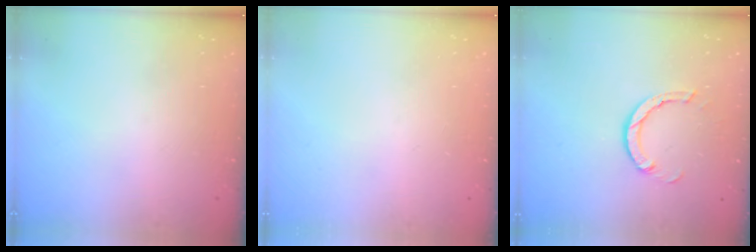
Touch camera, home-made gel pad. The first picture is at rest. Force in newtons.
{"total": 0.0}
{"total": 3.4, "press": 3.4, "slide": 0.2}